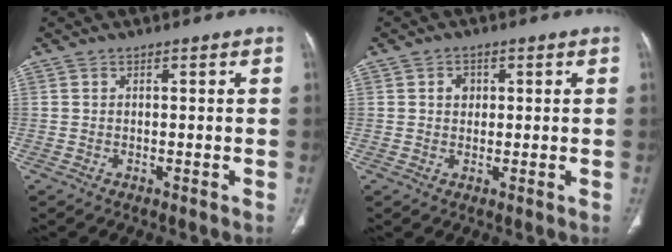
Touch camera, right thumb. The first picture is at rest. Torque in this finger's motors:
{"motor_torque": [0.23, 0.47, 0.27, -0.06, -0.02]}